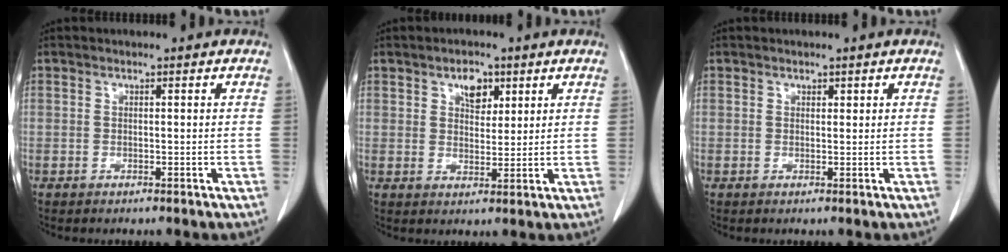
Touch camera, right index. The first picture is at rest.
{"total": 4.1, "force": [2.2, 2.4, 2.5], "torque": [-0.040, 0.002, 0.038]}
{"total": 0.6, "force": [0.4, 0.4, 0.2], "torque": [0.001, -0.003, 0.004]}